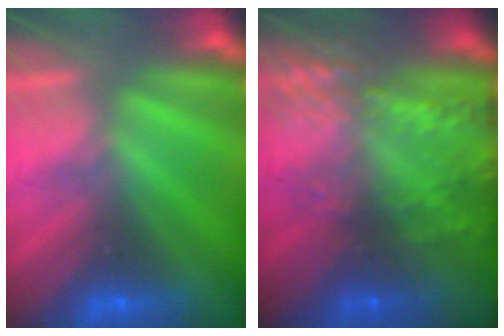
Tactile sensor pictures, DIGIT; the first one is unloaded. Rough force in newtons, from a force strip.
{"total": 7.8}